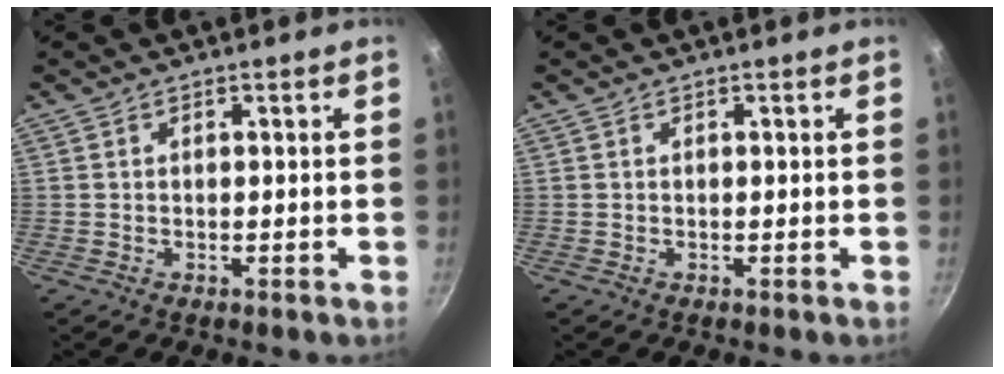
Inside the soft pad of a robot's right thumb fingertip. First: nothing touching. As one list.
[{"total": 0.0}]